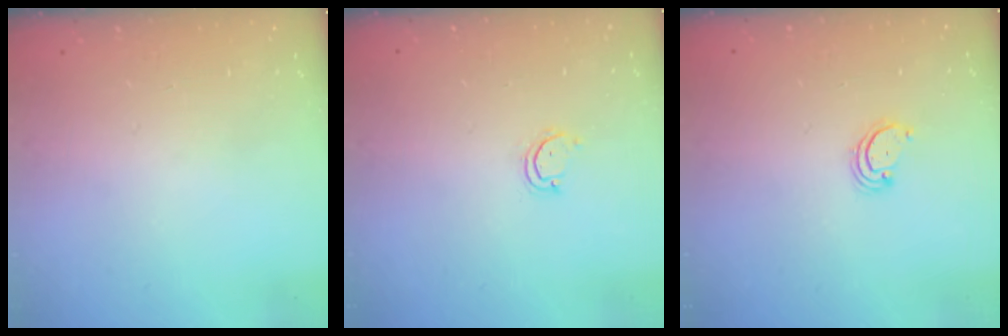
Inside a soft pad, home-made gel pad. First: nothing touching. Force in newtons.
{"total": 2.9, "press": 2.9, "slide": 0.3}
{"total": 2.8, "press": 2.8, "slide": 0.3}